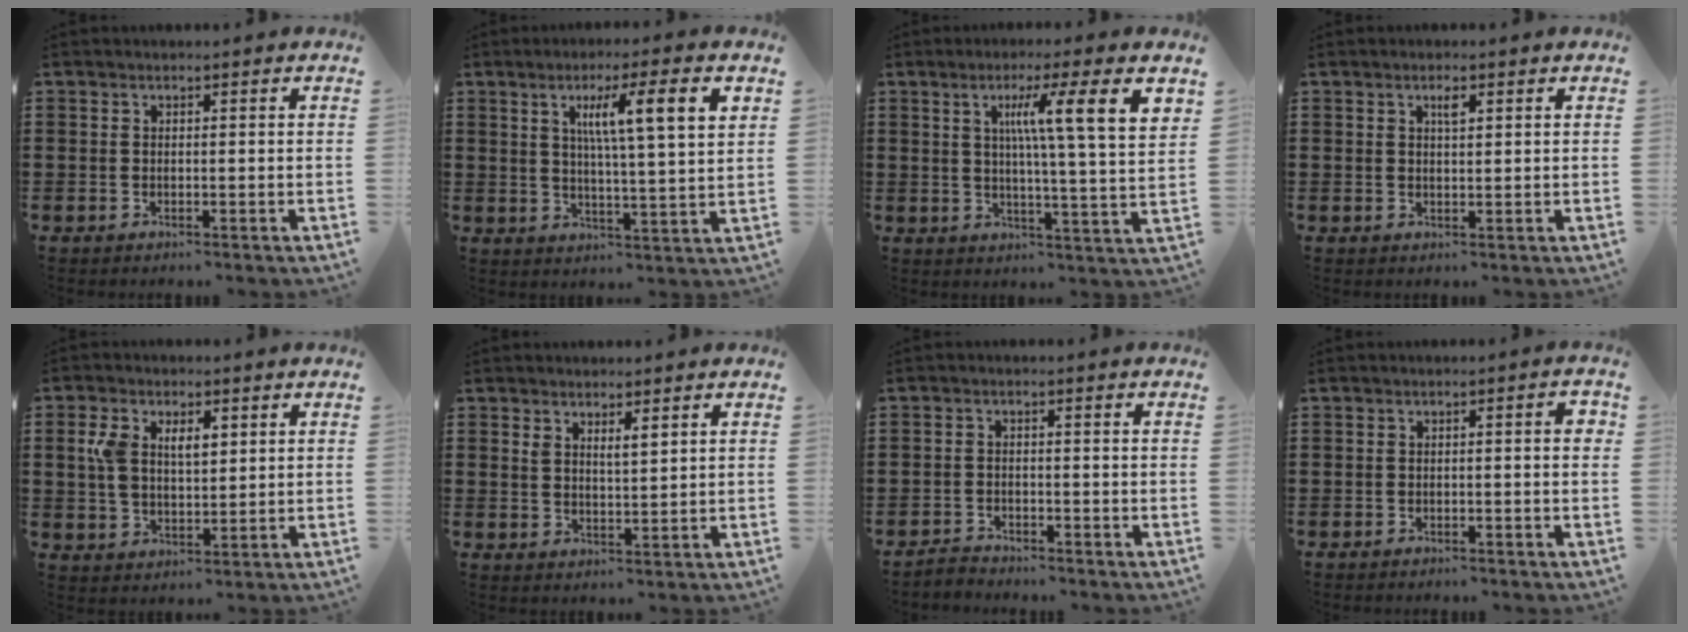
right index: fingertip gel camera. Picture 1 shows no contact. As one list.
[{"total": 8.7, "force": [3.3, 1.0, 7.9], "torque": [-0.143, -0.001, 0.049]}, {"total": 9.0, "force": [3.6, 0.2, 8.3], "torque": [-0.144, -0.011, 0.052]}, {"total": 1.8, "force": [0.9, 0.5, 1.5], "torque": [-0.024, 0.000, 0.012]}, {"total": 5.7, "force": [1.9, 3.3, 4.3], "torque": [-0.095, 0.013, 0.033]}, {"total": 2.3, "force": [1.8, 0.6, 1.3], "torque": [-0.019, 0.000, 0.029]}, {"total": 1.7, "force": [-1.7, 0.3, -0.1], "torque": [-0.005, 0.005, -0.037]}, {"total": 1.6, "force": [-0.7, 0.2, 1.5], "torque": [-0.025, 0.001, -0.013]}]